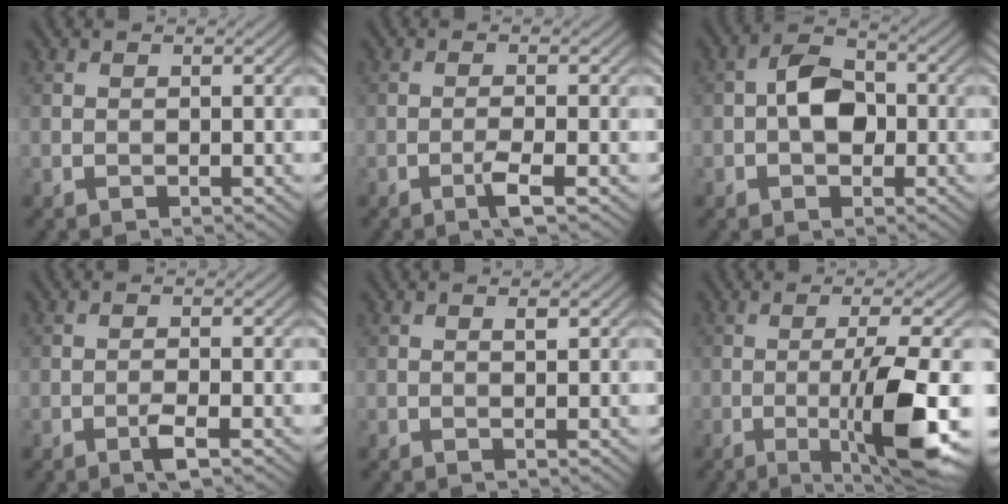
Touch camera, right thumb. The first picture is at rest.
{"total": 2.4, "force": [-1.2, 0.0, 2.0], "torque": [-0.039, 0.006, -0.028]}
{"total": 5.1, "force": [-0.5, 3.4, 3.7], "torque": [-0.064, 0.007, -0.017]}
{"total": 2.0, "force": [-1.1, 0.2, 1.7], "torque": [-0.031, 0.004, -0.021]}
{"total": 0.8, "force": [0.4, 0.1, 0.7], "torque": [-0.012, -0.001, 0.008]}
{"total": 10.6, "force": [-2.6, 1.5, 10.1], "torque": [-0.157, 0.003, -0.041]}